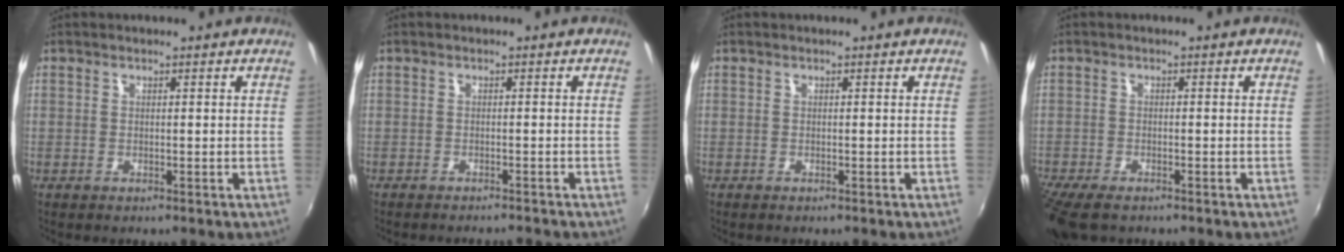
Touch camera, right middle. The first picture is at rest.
{"total": 3.6, "force": [-3.5, 0.2, 1.0], "torque": [-0.029, -0.009, -0.052]}
{"total": 0.0}
{"total": 7.3, "force": [-5.6, 2.3, 4.0], "torque": [-0.102, -0.038, -0.106]}